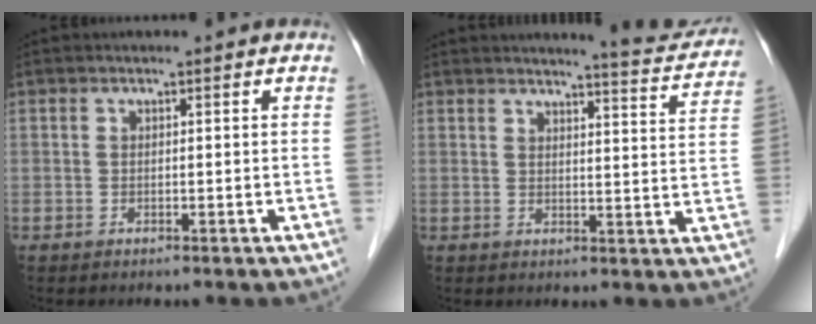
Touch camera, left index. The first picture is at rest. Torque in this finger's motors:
{"motor_torque": [0.15, -0.23, 0.30, 0.05]}